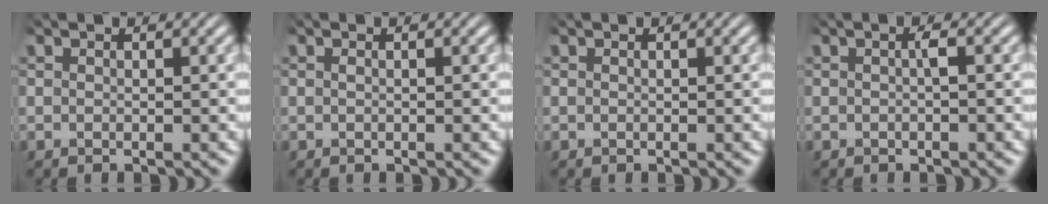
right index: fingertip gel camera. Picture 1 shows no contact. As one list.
[{"total": 0.0}, {"total": 0.0}, {"total": 0.8, "force": [0.0, 0.2, 0.7], "torque": [-0.012, 0.003, -0.001]}]